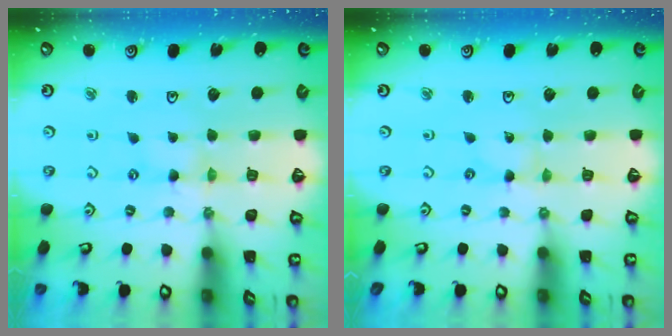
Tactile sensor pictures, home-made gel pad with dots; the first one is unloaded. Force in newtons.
{"total": 0.0}